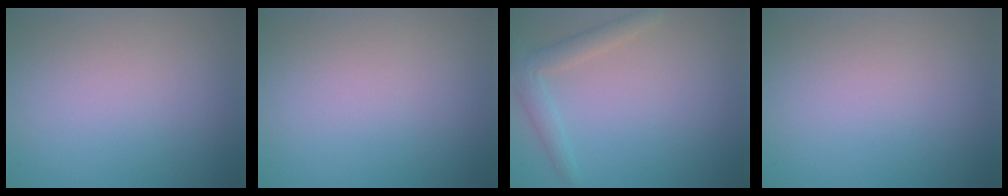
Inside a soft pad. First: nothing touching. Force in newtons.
{"total": 0.0}
{"total": 2.5, "press": 2.5, "slide": 0.2}
{"total": 0.0}